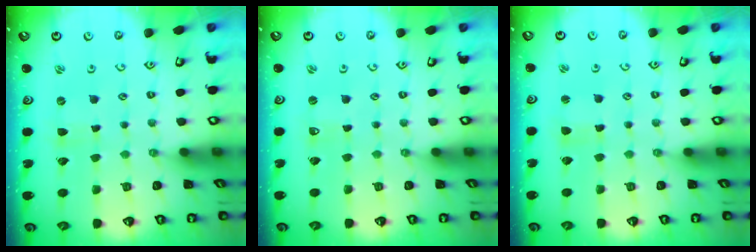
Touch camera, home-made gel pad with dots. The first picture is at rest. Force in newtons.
{"total": 0.0}
{"total": 1.5, "press": 1.5, "slide": 0.2}